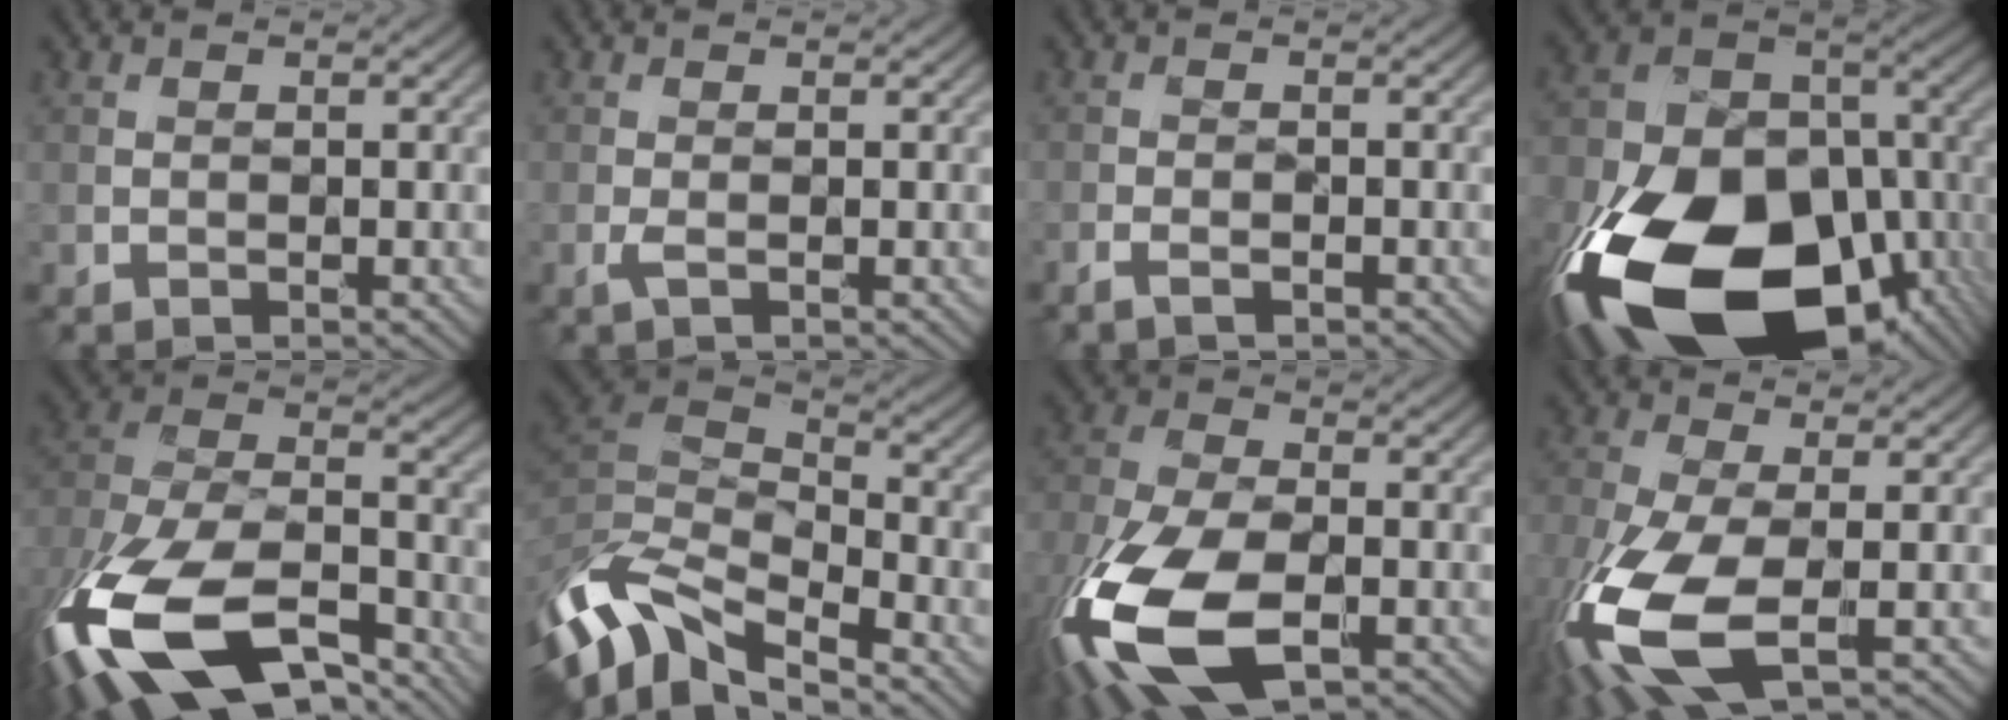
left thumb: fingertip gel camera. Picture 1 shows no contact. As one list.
[{"total": 0.9, "force": [-0.2, 0.1, 0.9], "torque": [-0.025, 0.001, -0.007]}, {"total": 2.2, "force": [-1.5, 0.7, 1.4], "torque": [-0.034, -0.001, -0.030]}, {"total": 23.5, "force": [-10.5, 14.1, 15.6], "torque": [-0.359, -0.075, -0.136]}, {"total": 18.7, "force": [-11.0, 9.5, 11.7], "torque": [-0.295, -0.045, -0.179]}, {"total": 12.4, "force": [-6.1, 5.5, 9.3], "torque": [-0.224, -0.004, -0.111]}, {"total": 16.6, "force": [-6.9, 8.6, 12.4], "torque": [-0.314, -0.042, -0.137]}, {"total": 12.9, "force": [-4.5, 5.4, 10.8], "torque": [-0.278, -0.033, -0.091]}]